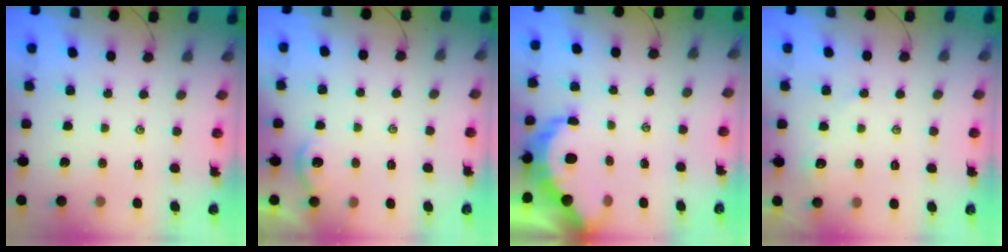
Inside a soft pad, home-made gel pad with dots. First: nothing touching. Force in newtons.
{"total": 2.6, "press": 2.6, "slide": 0.3}
{"total": 8.0, "press": 8.0, "slide": 0.3}
{"total": 2.2, "press": 2.2, "slide": 0.3}